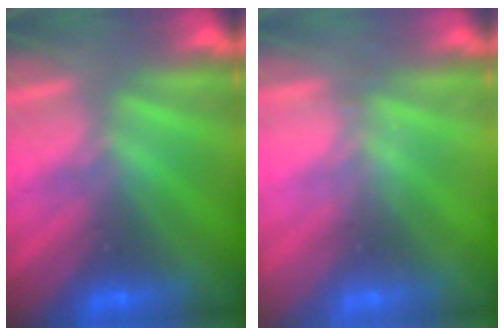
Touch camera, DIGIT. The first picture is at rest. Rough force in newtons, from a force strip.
{"total": 2.1}